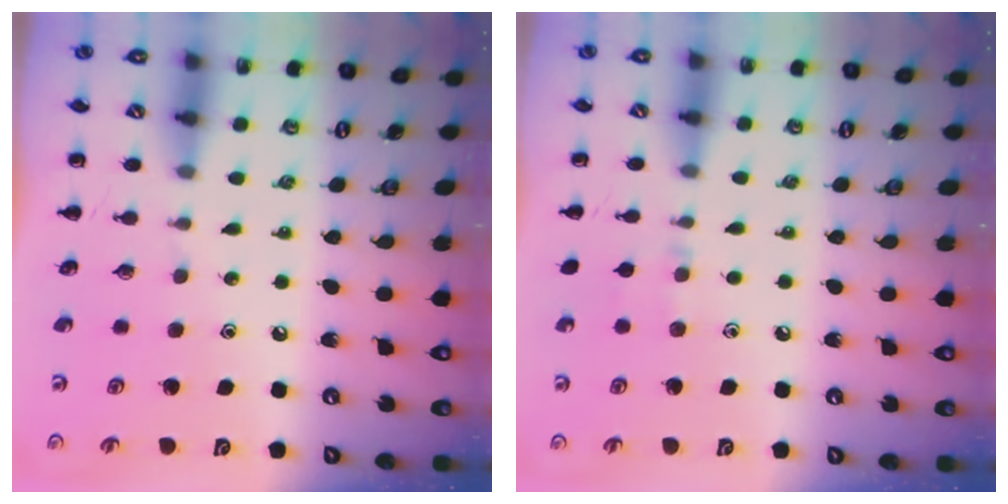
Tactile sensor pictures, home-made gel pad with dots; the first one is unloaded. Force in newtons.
{"total": 4.4, "press": 4.2, "slide": 1.5}